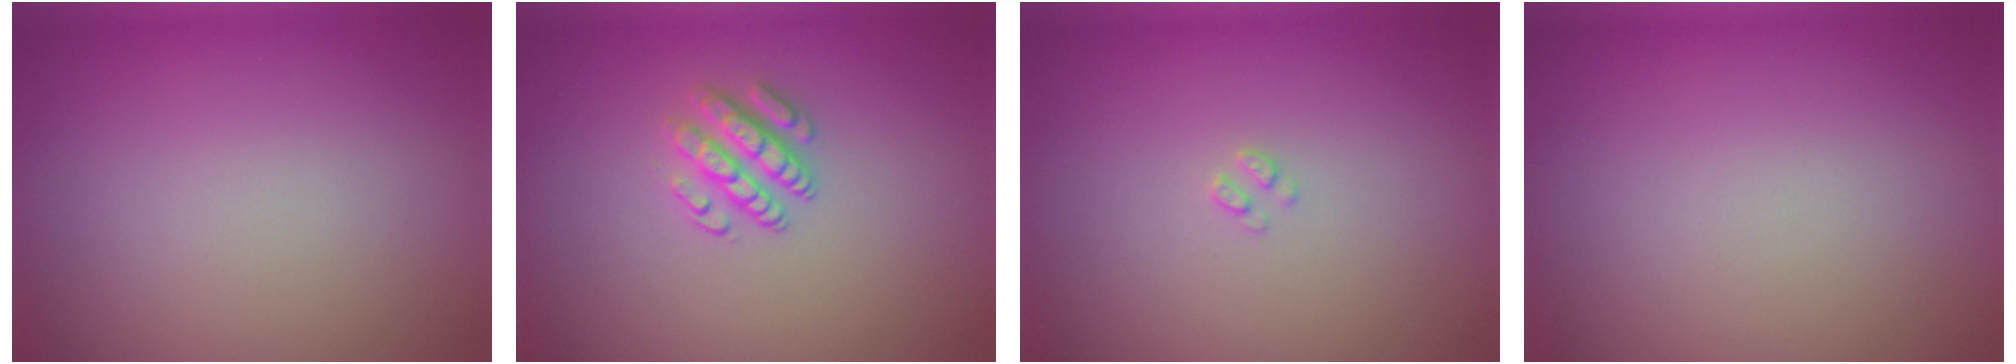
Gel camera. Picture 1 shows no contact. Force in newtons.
{"total": 2.7, "press": 2.5, "slide": 1.2}
{"total": 0.7, "press": 0.6, "slide": 0.1}
{"total": 0.0}